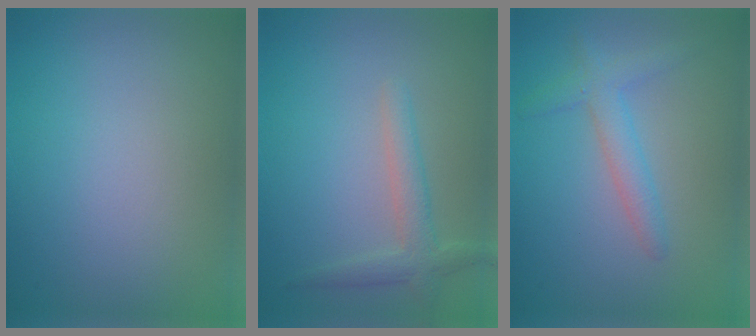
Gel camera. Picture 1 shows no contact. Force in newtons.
{"total": 2.3, "press": 2.3, "slide": 0.2}
{"total": 2.4, "press": 2.4, "slide": 0.1}